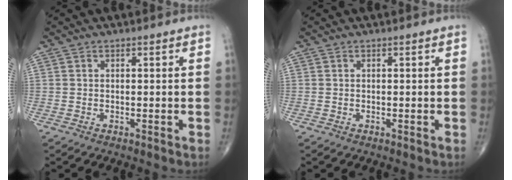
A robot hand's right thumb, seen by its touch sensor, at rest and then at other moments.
{"total": 0.0}